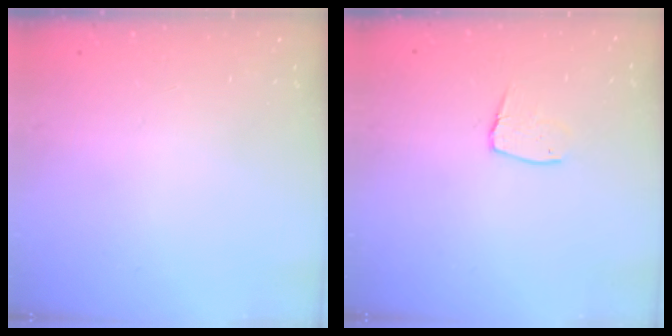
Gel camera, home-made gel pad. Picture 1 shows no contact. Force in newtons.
{"total": 7.0, "press": 7.0, "slide": 0.5}